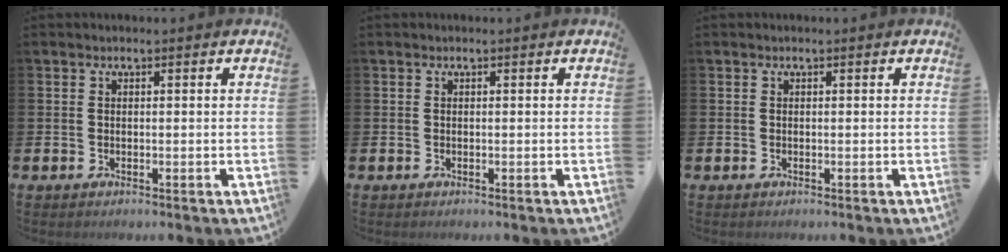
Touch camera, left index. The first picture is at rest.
{"total": 0.0}
{"total": 0.0}